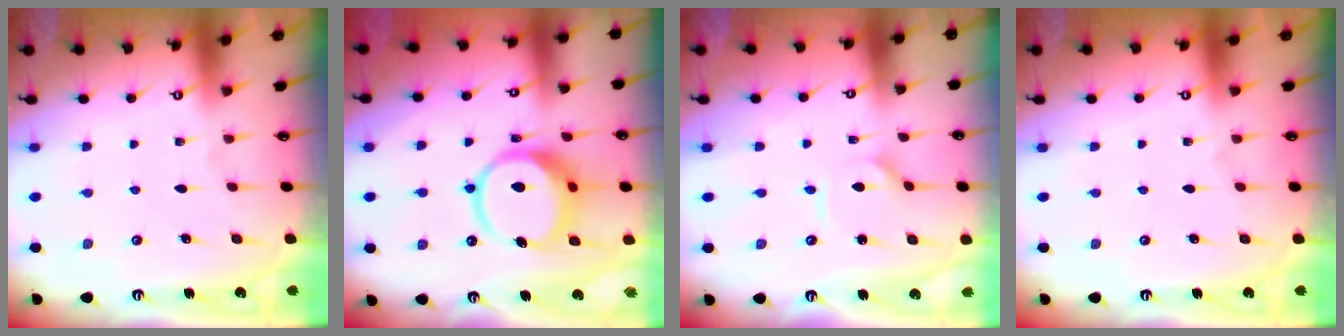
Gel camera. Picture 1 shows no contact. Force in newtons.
{"total": 13.6, "press": 13.5, "slide": 1.6}
{"total": 1.7, "press": 1.6, "slide": 0.2}
{"total": 0.0}